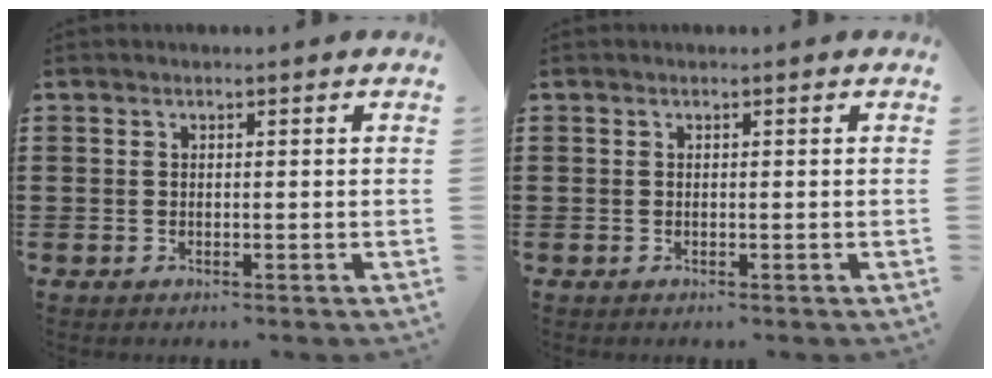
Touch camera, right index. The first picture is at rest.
{"total": 0.0}